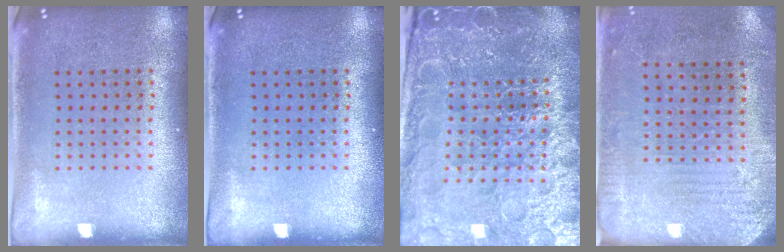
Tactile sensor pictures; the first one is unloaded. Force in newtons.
{"total": 0.0}
{"total": 6.1, "press": 5.4, "slide": 2.8}
{"total": 2.8, "press": 2.4, "slide": 1.5}